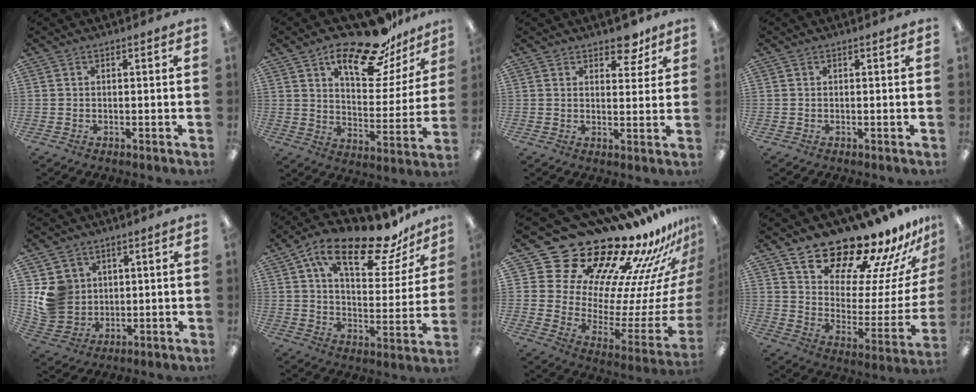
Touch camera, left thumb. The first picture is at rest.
{"total": 19.9, "force": [15.2, 7.2, 10.6], "torque": [-0.165, -0.096, 0.256]}
{"total": 6.4, "force": [4.8, 3.2, 2.8], "torque": [-0.018, -0.025, 0.080]}
{"total": 0.0}
{"total": 9.3, "force": [2.3, 8.7, 2.3], "torque": [-0.066, -0.003, 0.053]}
{"total": 19.9, "force": [13.3, 7.9, 12.5], "torque": [-0.206, -0.066, 0.220]}
{"total": 27.4, "force": [23.0, 11.2, 10.0], "torque": [-0.143, -0.221, 0.427]}
{"total": 17.8, "force": [16.2, 4.6, 5.7], "torque": [-0.105, -0.139, 0.274]}